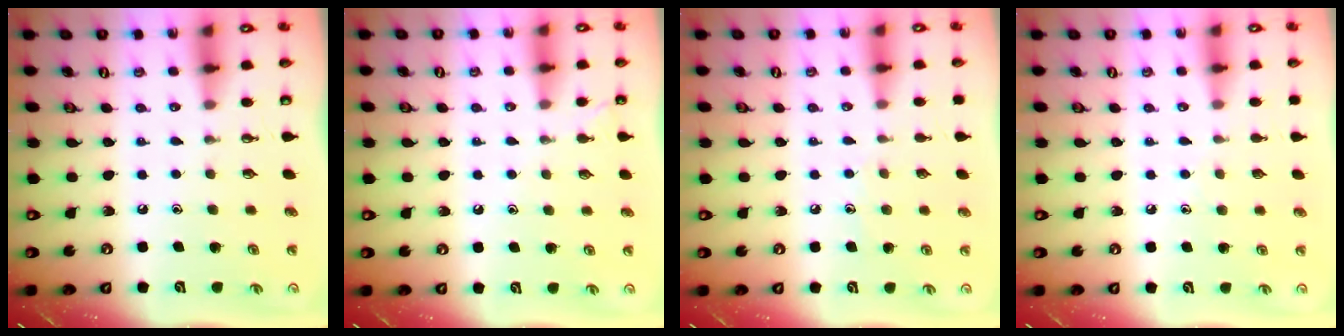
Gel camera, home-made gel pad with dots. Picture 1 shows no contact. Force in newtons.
{"total": 2.9, "press": 2.9, "slide": 0.3}
{"total": 4.6, "press": 4.6, "slide": 0.5}
{"total": 4.4, "press": 4.4, "slide": 0.5}